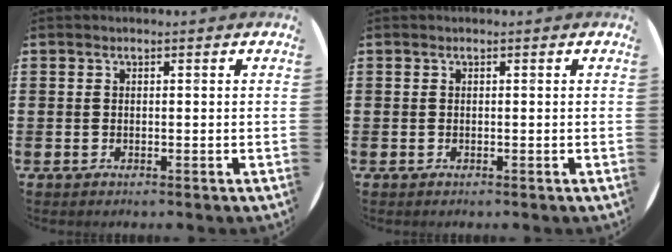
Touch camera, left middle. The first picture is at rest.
{"total": 0.0}